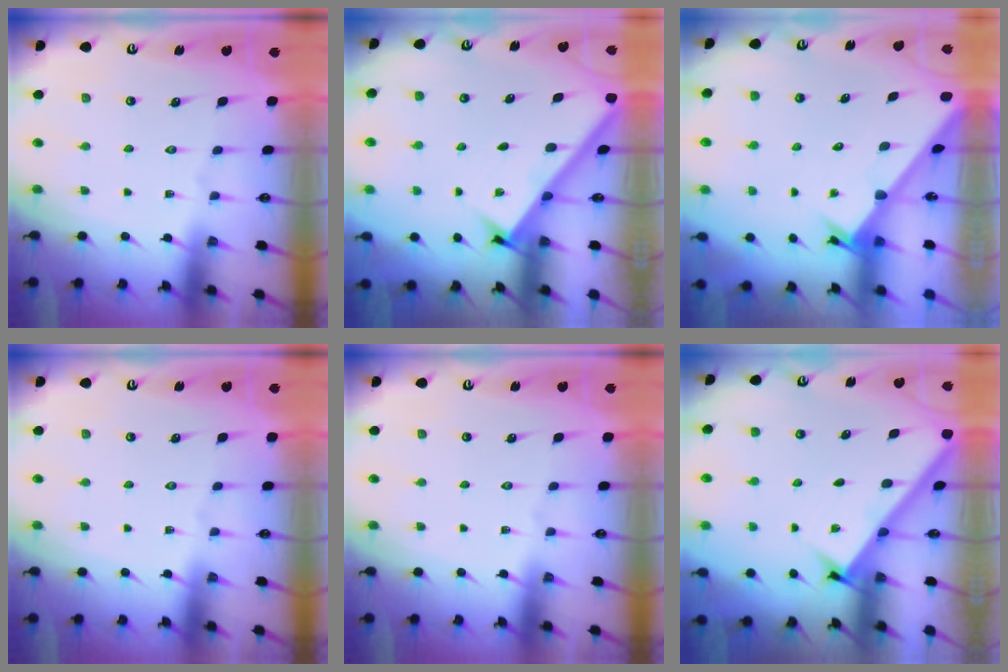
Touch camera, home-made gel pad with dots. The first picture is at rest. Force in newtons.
{"total": 2.7, "press": 2.7, "slide": 0.4}
{"total": 2.4, "press": 2.4, "slide": 0.2}
{"total": 0.0}
{"total": 0.0}
{"total": 2.7, "press": 2.7, "slide": 0.4}